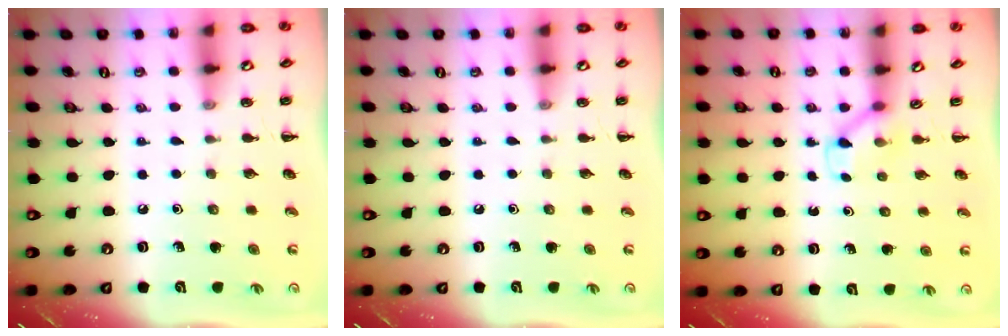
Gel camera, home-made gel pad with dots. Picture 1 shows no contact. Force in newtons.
{"total": 0.0}
{"total": 2.6, "press": 2.4, "slide": 0.9}